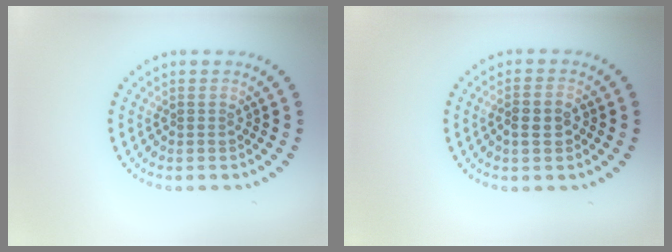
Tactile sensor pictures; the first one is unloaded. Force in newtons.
{"total": 2.1, "press": 2.0, "slide": 0.7}